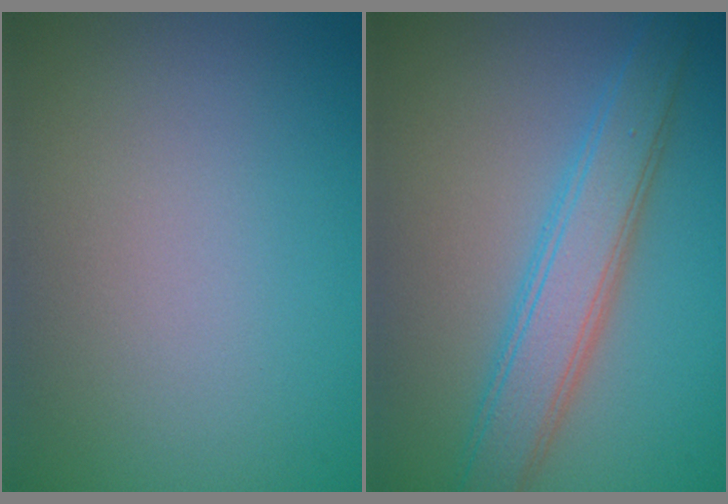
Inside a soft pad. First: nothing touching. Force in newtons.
{"total": 4.2, "press": 4.2, "slide": 0.5}